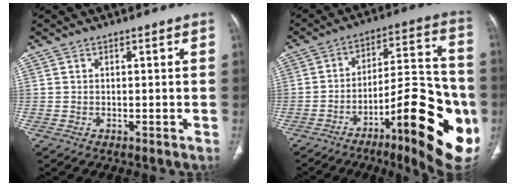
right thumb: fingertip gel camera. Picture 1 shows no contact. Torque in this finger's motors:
{"motor_torque": [0.45, 0.71, 1.89, -0.85, 0.15]}